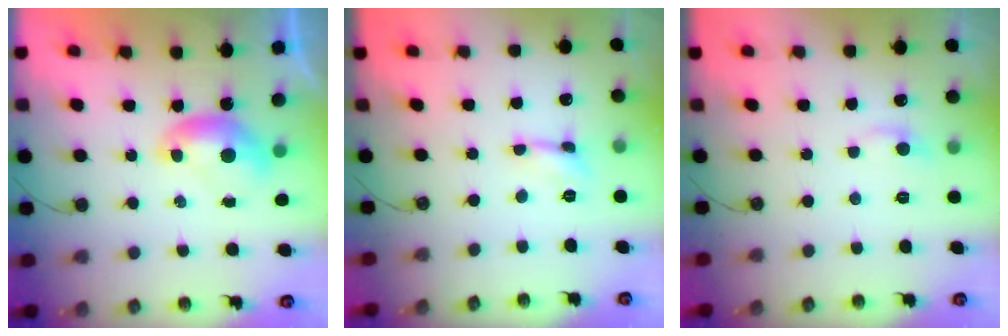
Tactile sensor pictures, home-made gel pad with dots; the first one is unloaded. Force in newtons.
{"total": 0.8, "press": 0.8, "slide": 0.2}
{"total": 0.0}